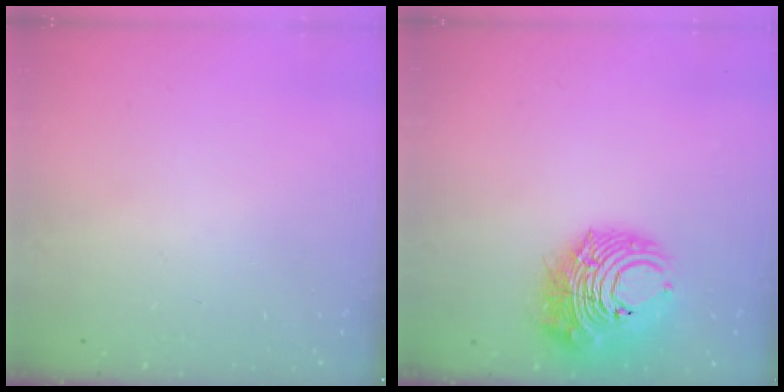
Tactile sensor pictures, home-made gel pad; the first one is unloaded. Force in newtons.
{"total": 12.9, "press": 12.8, "slide": 1.6}